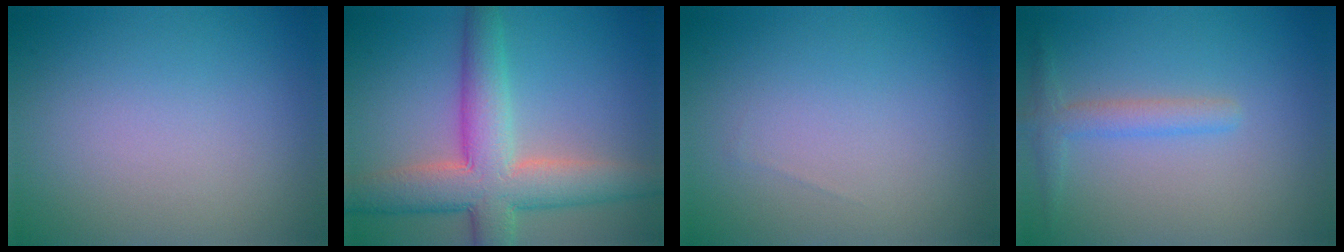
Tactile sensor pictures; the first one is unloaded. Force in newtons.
{"total": 8.5, "press": 8.5, "slide": 0.4}
{"total": 0.0}
{"total": 2.0, "press": 2.0, "slide": 0.1}